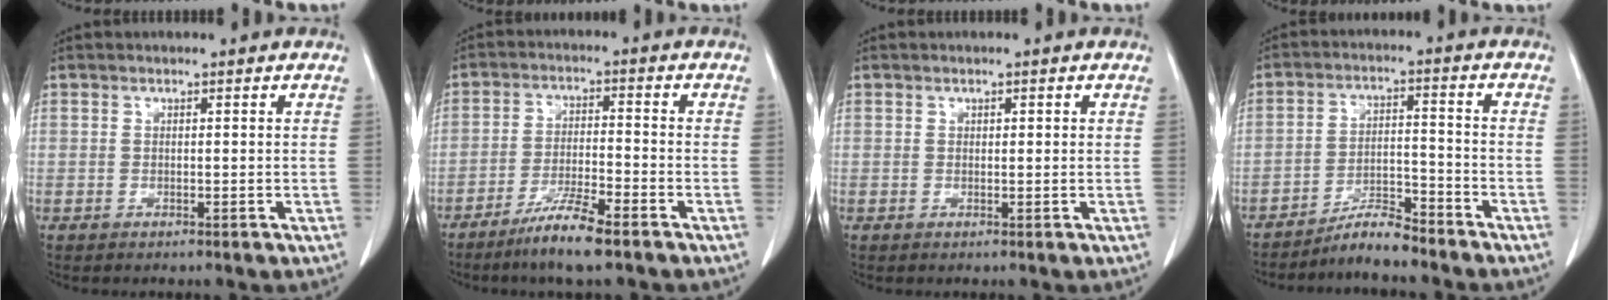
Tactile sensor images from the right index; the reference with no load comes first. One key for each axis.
{"total": 7.4, "fx": -5.3, "fy": 0.2, "fz": 5.1, "tx": -0.101, "ty": -0.017, "tz": -0.099}
{"total": 0.7, "fx": 0.3, "fy": 0.3, "fz": 0.5, "tx": -0.005, "ty": 0.000, "tz": 0.004}
{"total": 5.5, "fx": -5.2, "fy": 0.2, "fz": 1.6, "tx": -0.029, "ty": -0.003, "tz": -0.093}